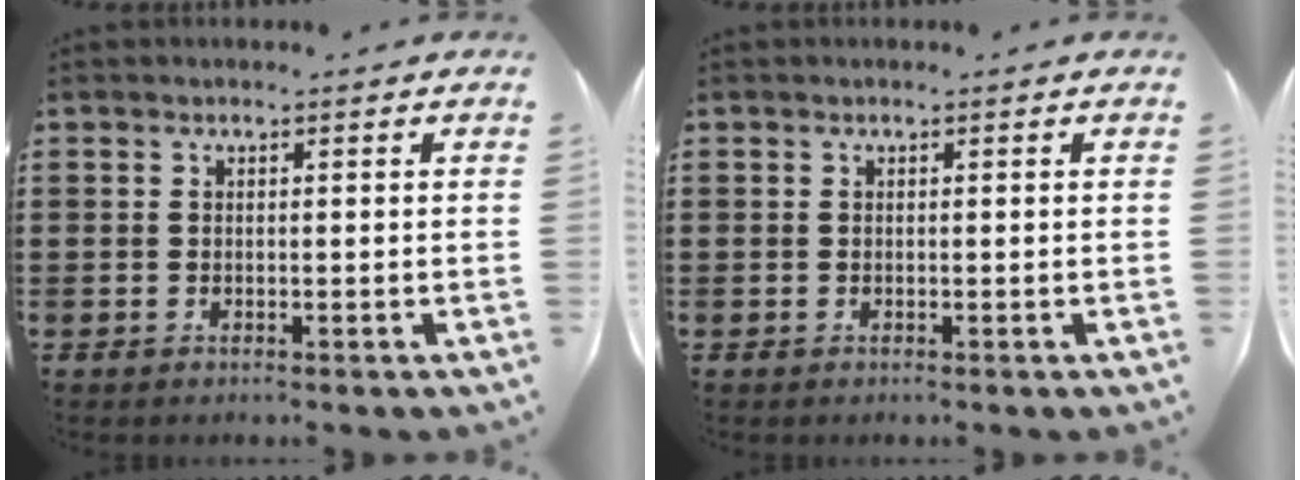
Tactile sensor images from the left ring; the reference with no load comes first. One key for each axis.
{"total": 0.0}